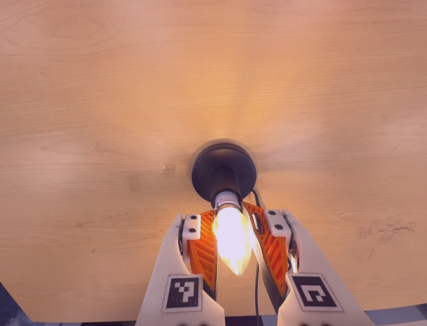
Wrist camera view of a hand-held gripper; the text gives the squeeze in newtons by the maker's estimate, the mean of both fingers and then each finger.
{"total": 14.0, "left": 13.9, "right": 14.1}